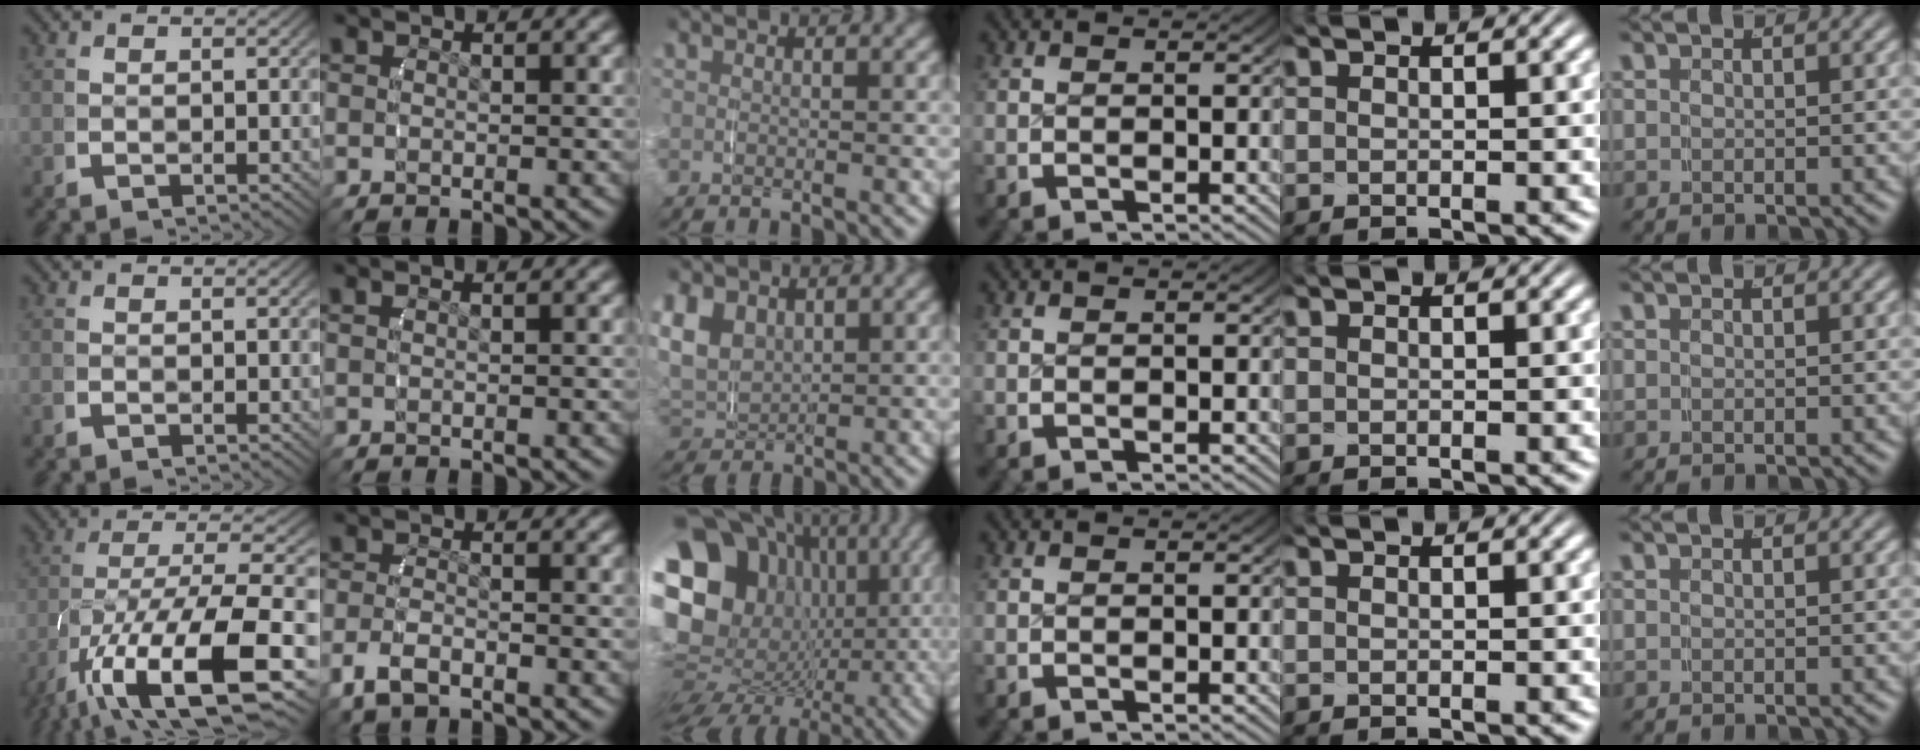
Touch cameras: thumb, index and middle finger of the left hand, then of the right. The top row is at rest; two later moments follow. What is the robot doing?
{"motion": "grasp_and_lifting", "object": "towel"}